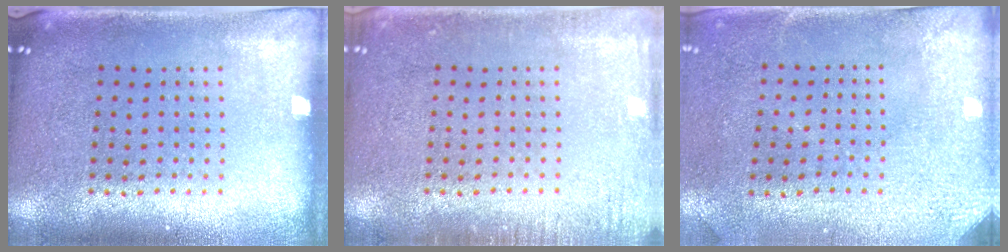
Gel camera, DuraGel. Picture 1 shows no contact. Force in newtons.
{"total": 1.7, "press": 1.7, "slide": 0.2}
{"total": 3.0, "press": 2.3, "slide": 1.9}